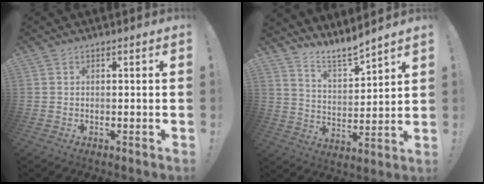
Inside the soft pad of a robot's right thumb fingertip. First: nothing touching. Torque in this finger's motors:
{"motor_torque": [-0.22, 0.02, 0.00, 0.88, 0.12]}